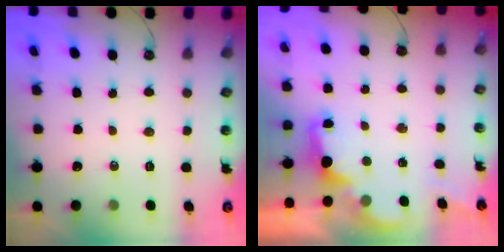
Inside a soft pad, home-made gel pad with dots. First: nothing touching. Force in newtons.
{"total": 2.4, "press": 2.3, "slide": 0.6}